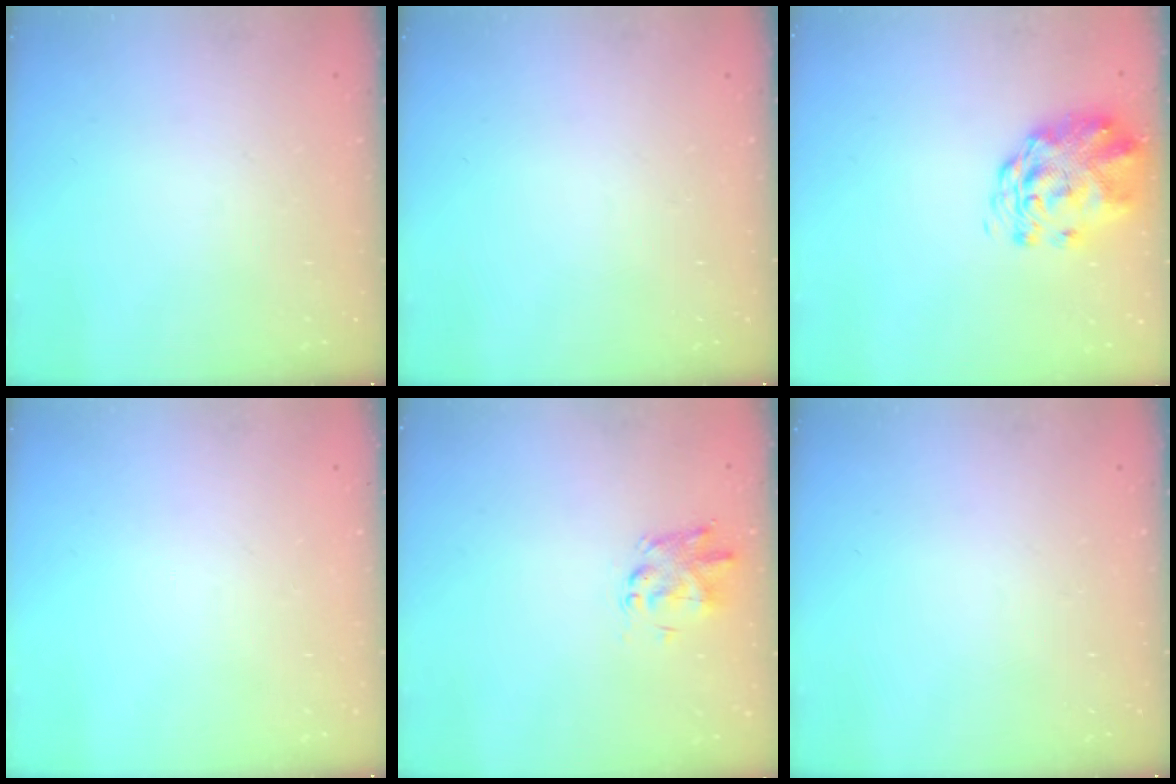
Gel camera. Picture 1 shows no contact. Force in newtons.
{"total": 0.0}
{"total": 2.9, "press": 2.7, "slide": 1.1}
{"total": 0.0}
{"total": 2.2, "press": 2.2, "slide": 0.1}
{"total": 0.0}